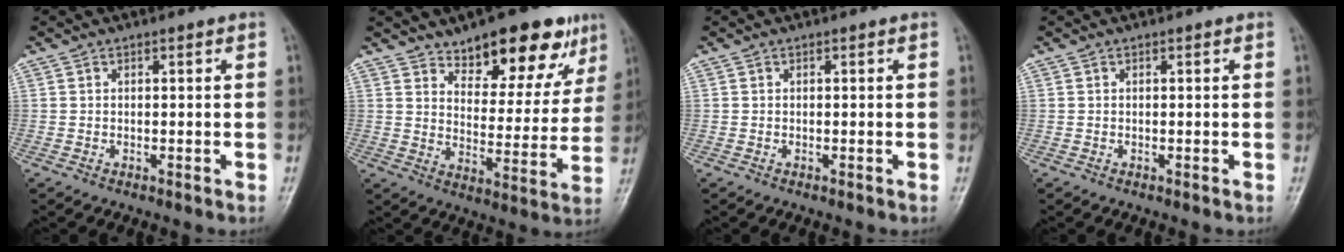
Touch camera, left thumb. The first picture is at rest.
{"total": 16.0, "force": [10.7, 6.9, 9.6], "torque": [-0.073, -0.057, 0.159]}
{"total": 0.0}
{"total": 0.0}